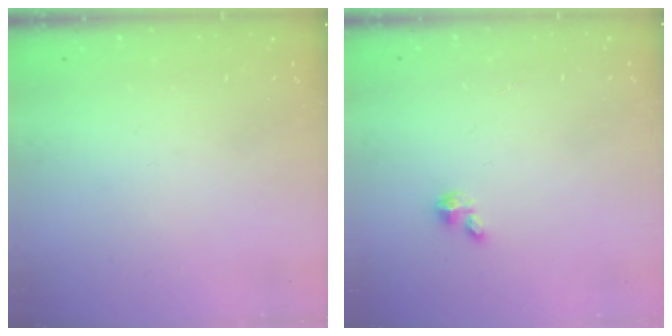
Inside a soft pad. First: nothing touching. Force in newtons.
{"total": 0.7, "press": 0.7, "slide": 0.2}